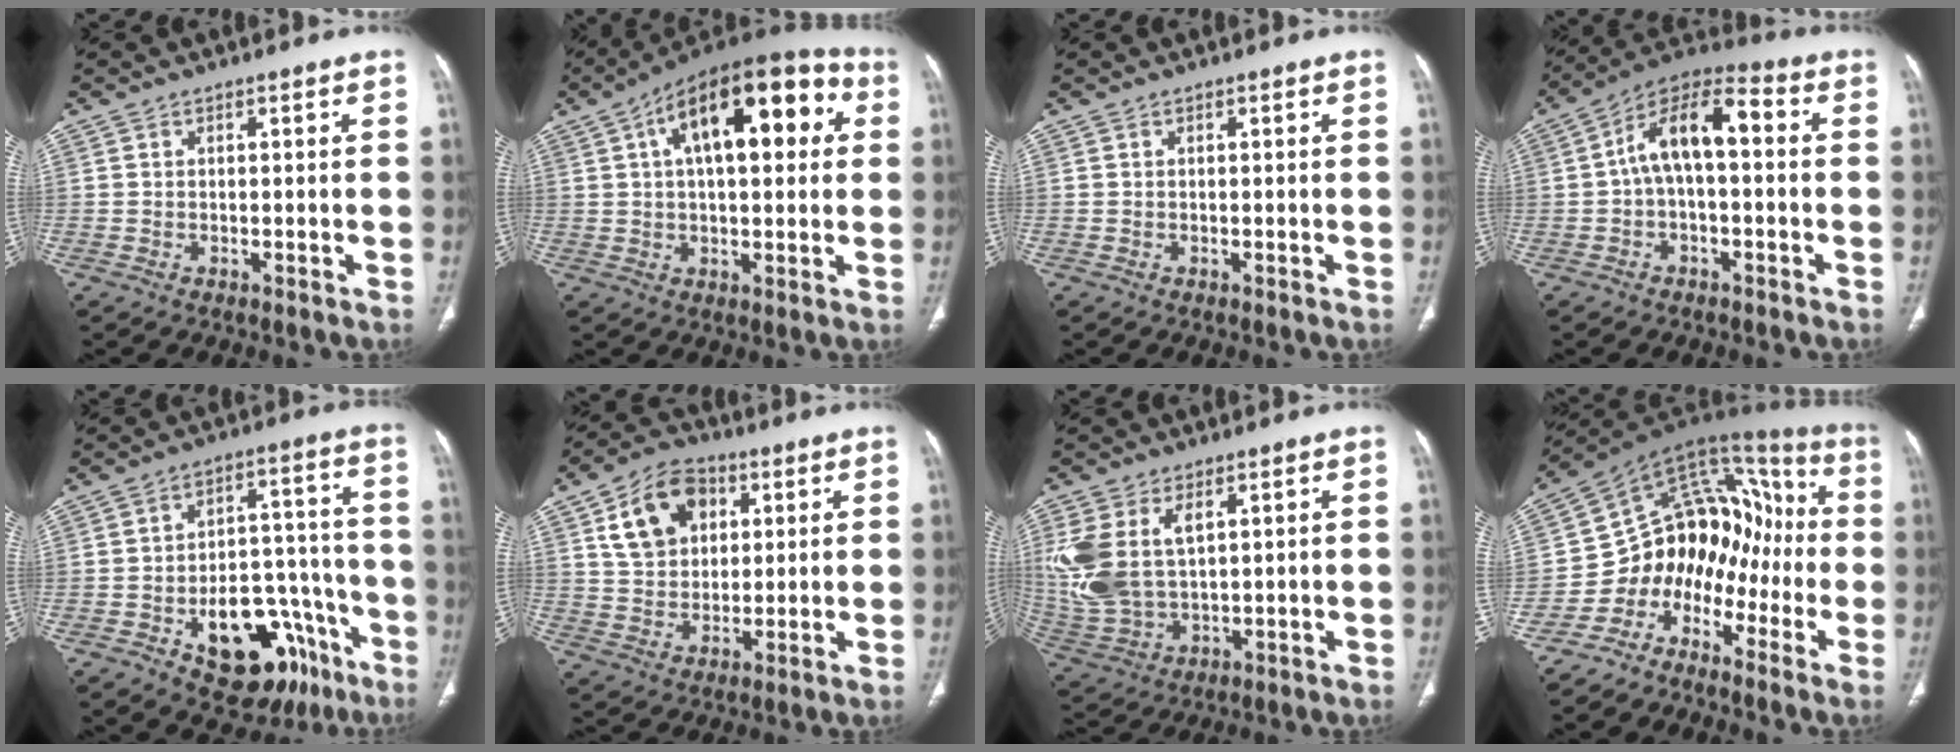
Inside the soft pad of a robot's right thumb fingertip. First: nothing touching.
{"total": 21.7, "force": [6.3, 10.0, 18.1], "torque": [-0.252, 0.035, 0.089]}
{"total": 0.0}
{"total": 11.6, "force": [0.5, 5.7, 10.1], "torque": [-0.163, 0.046, -0.004]}
{"total": 19.2, "force": [-9.8, 11.2, 12.2], "torque": [-0.116, 0.076, -0.128]}
{"total": 12.8, "force": [4.7, 9.3, 7.4], "torque": [-0.098, -0.002, 0.083]}
{"total": 13.6, "force": [4.0, 8.1, 10.2], "torque": [-0.231, -0.006, 0.096]}
{"total": 14.2, "force": [-5.8, 10.7, 7.3], "torque": [-0.047, 0.126, -0.110]}